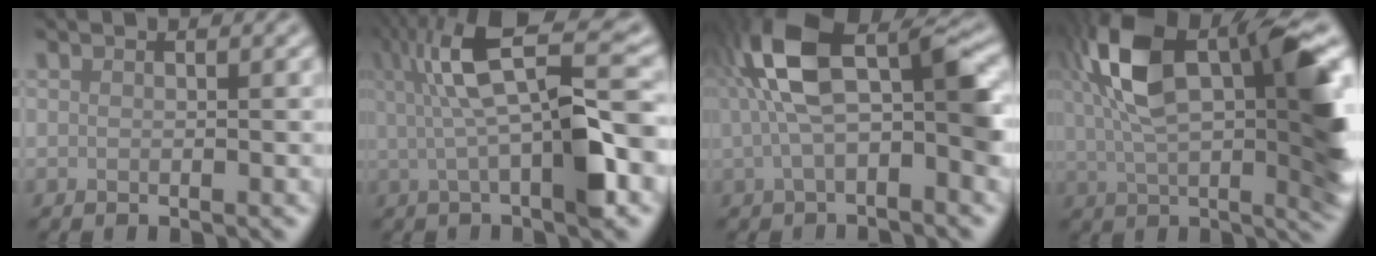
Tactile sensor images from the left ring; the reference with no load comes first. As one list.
[{"total": 9.7, "force": [1.5, 2.6, 9.2], "torque": [-0.156, 0.012, 0.026]}, {"total": 9.7, "force": [0.5, 4.0, 8.8], "torque": [-0.164, 0.030, -0.004]}, {"total": 13.3, "force": [3.4, 5.8, 11.5], "torque": [-0.204, -0.004, 0.067]}]